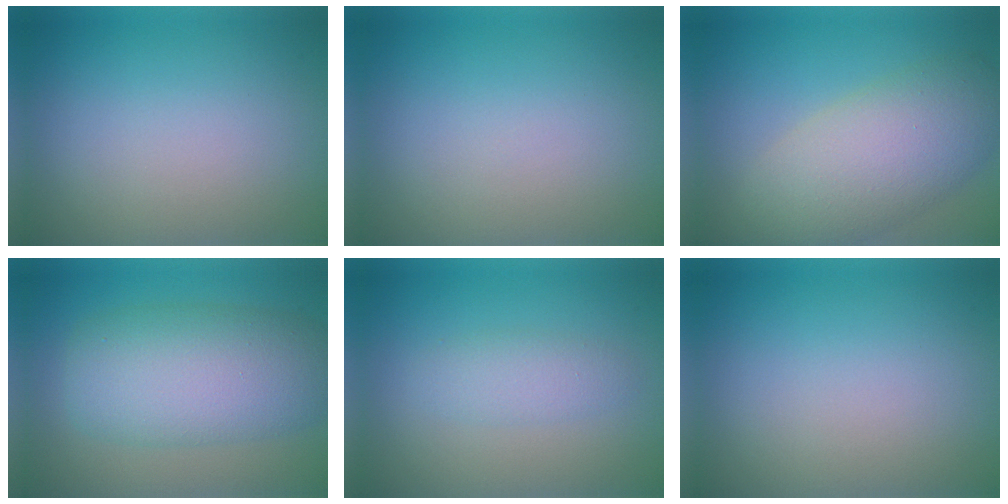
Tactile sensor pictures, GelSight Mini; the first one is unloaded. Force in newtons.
{"total": 0.0}
{"total": 7.7, "press": 7.7, "slide": 0.4}
{"total": 8.4, "press": 8.3, "slide": 0.4}
{"total": 2.0, "press": 2.0, "slide": 0.0}
{"total": 0.0}